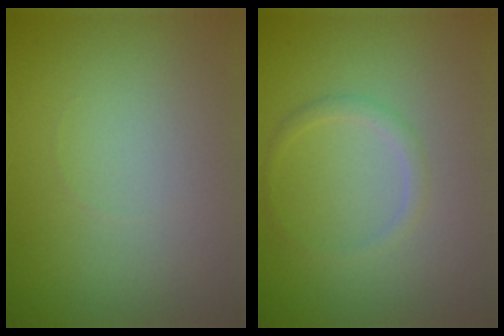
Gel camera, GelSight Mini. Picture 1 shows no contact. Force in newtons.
{"total": 1.2, "press": 1.2, "slide": 0.1}